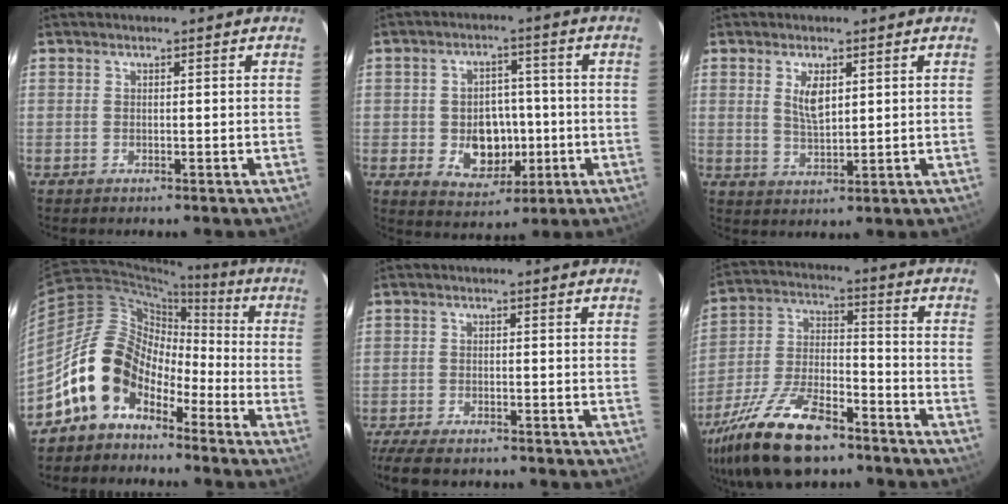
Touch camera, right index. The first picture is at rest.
{"total": 9.2, "force": [-2.0, 7.2, 5.3], "torque": [-0.107, 0.007, -0.014]}
{"total": 4.7, "force": [1.7, 2.0, 3.9], "torque": [-0.069, -0.002, 0.034]}
{"total": 12.0, "force": [-7.0, 8.3, 5.0], "torque": [-0.093, 0.032, -0.132]}
{"total": 9.0, "force": [-7.6, 2.4, 4.2], "torque": [-0.107, -0.028, -0.131]}
{"total": 20.8, "force": [-14.5, 7.8, 12.7], "torque": [-0.265, -0.019, -0.257]}